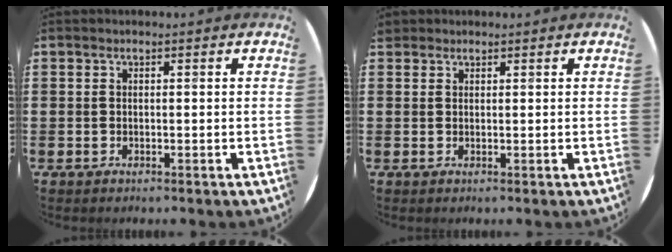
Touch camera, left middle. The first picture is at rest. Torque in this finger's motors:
{"motor_torque": [-0.05, 0.05, -0.01, 0.00]}